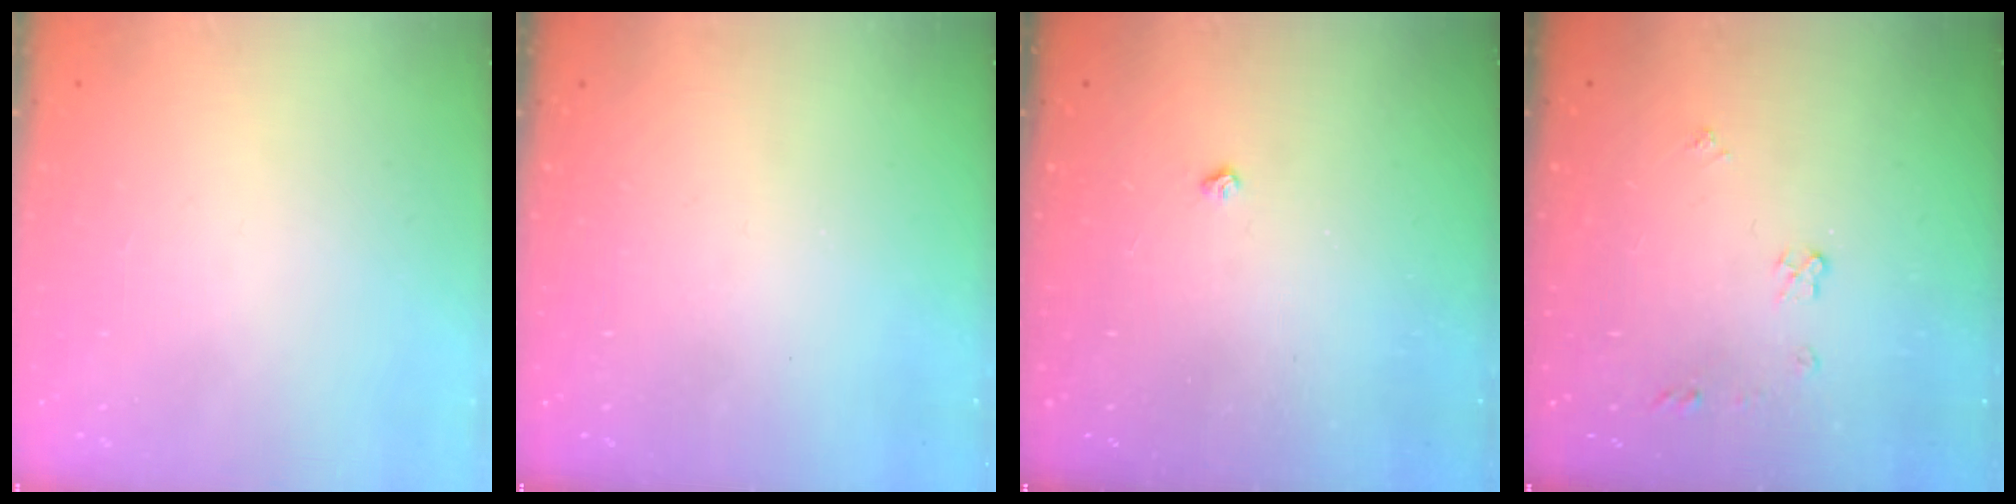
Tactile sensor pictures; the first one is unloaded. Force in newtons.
{"total": 0.0}
{"total": 2.2, "press": 2.1, "slide": 0.4}
{"total": 6.7, "press": 6.6, "slide": 0.8}